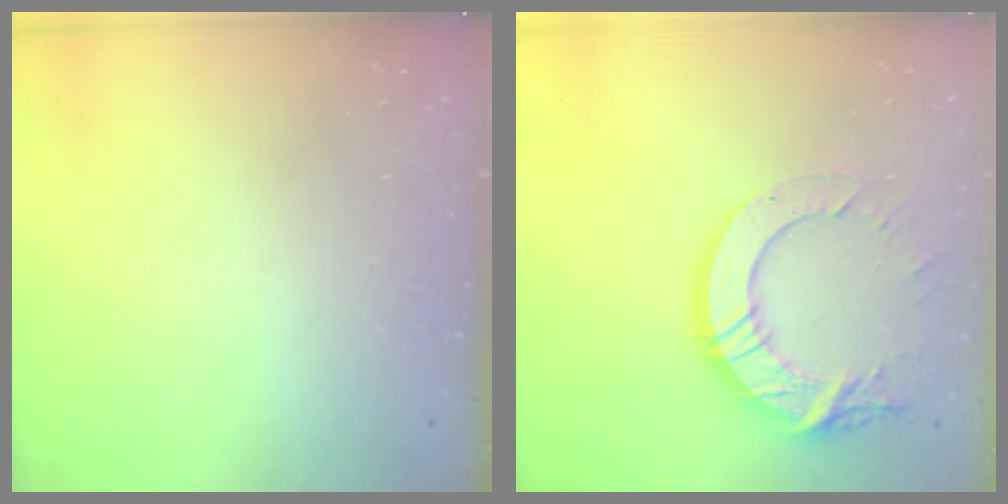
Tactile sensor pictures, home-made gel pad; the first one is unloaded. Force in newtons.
{"total": 15.4, "press": 15.3, "slide": 1.3}